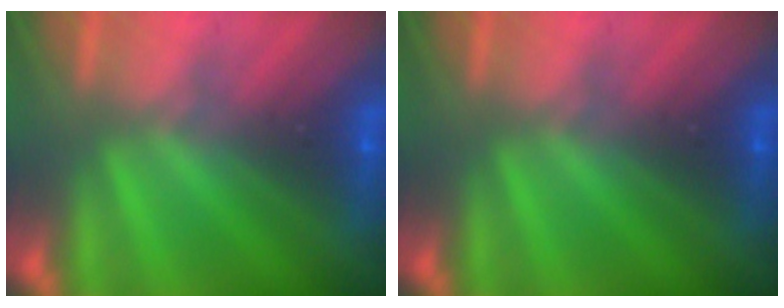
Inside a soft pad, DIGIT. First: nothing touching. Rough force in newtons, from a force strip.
{"total": 0.0}